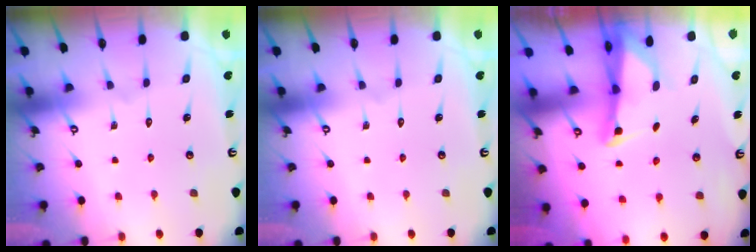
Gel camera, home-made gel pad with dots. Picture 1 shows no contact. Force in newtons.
{"total": 0.0}
{"total": 2.6, "press": 2.6, "slide": 0.3}